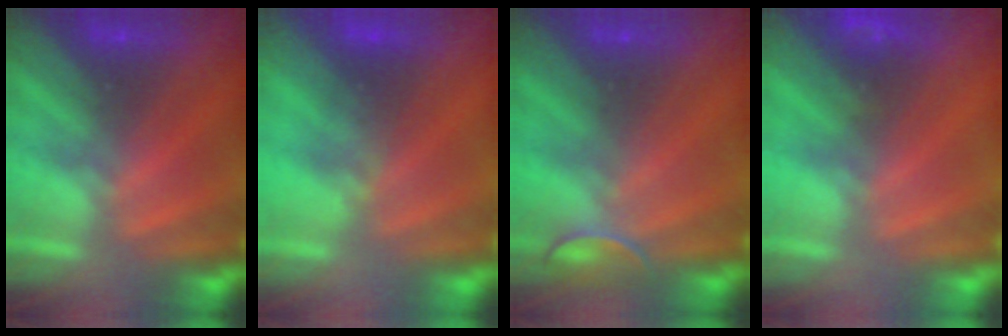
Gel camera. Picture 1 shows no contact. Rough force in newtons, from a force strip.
{"total": 2.9}
{"total": 2.4}
{"total": 4.5}